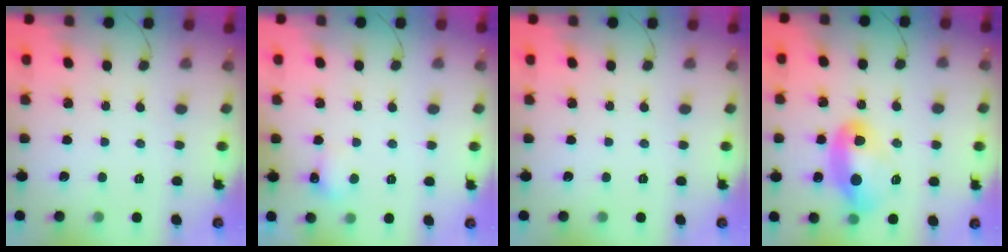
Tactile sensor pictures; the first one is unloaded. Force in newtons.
{"total": 3.9, "press": 3.8, "slide": 0.9}
{"total": 0.0}
{"total": 12.2, "press": 12.1, "slide": 1.3}